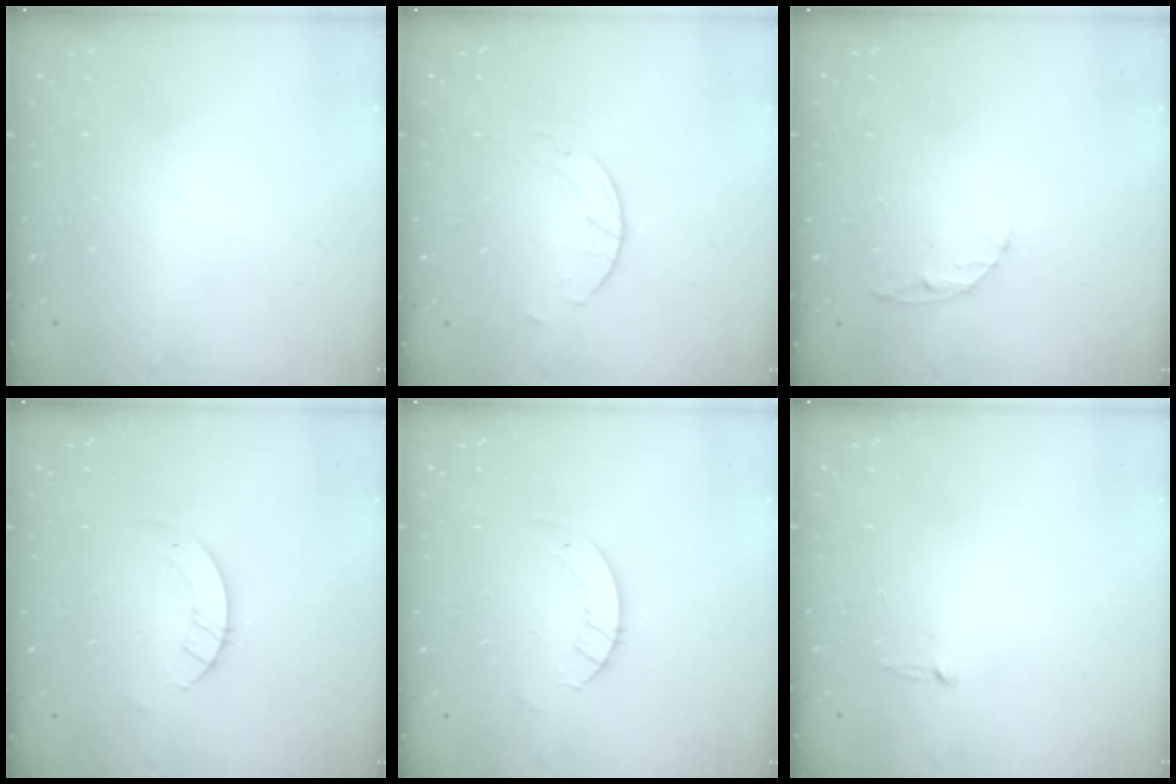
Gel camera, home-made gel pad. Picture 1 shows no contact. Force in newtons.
{"total": 2.0, "press": 2.0, "slide": 0.3}
{"total": 5.7, "press": 5.6, "slide": 0.7}
{"total": 2.6, "press": 2.6, "slide": 0.2}
{"total": 2.6, "press": 2.6, "slide": 0.2}
{"total": 2.5, "press": 2.5, "slide": 0.2}